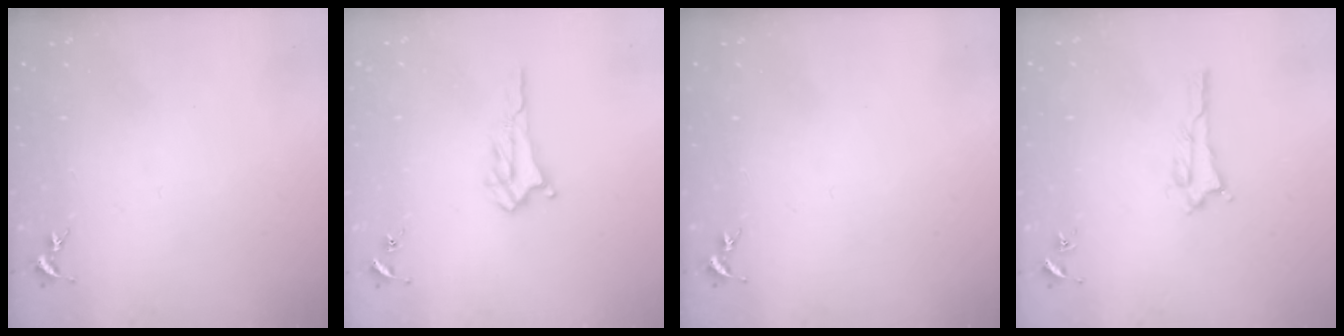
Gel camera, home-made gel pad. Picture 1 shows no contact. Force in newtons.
{"total": 1.7, "press": 1.7, "slide": 0.2}
{"total": 0.0}
{"total": 1.7, "press": 1.7, "slide": 0.2}